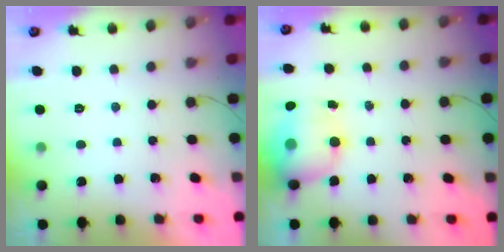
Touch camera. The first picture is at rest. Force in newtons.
{"total": 10.6, "press": 10.2, "slide": 2.7}